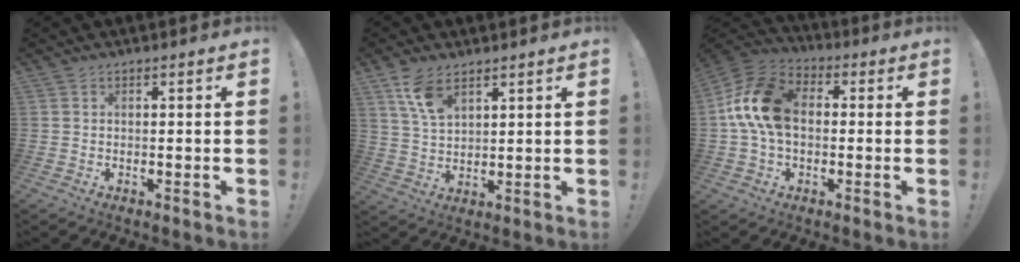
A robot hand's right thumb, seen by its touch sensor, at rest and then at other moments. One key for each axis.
{"total": 8.2, "fx": 5.1, "fy": 4.0, "fz": 5.1, "tx": -0.095, "ty": -0.019, "tz": 0.097}
{"total": 16.4, "fx": 0.9, "fy": 11.0, "fz": 12.1, "tx": -0.212, "ty": 0.025, "tz": 0.021}